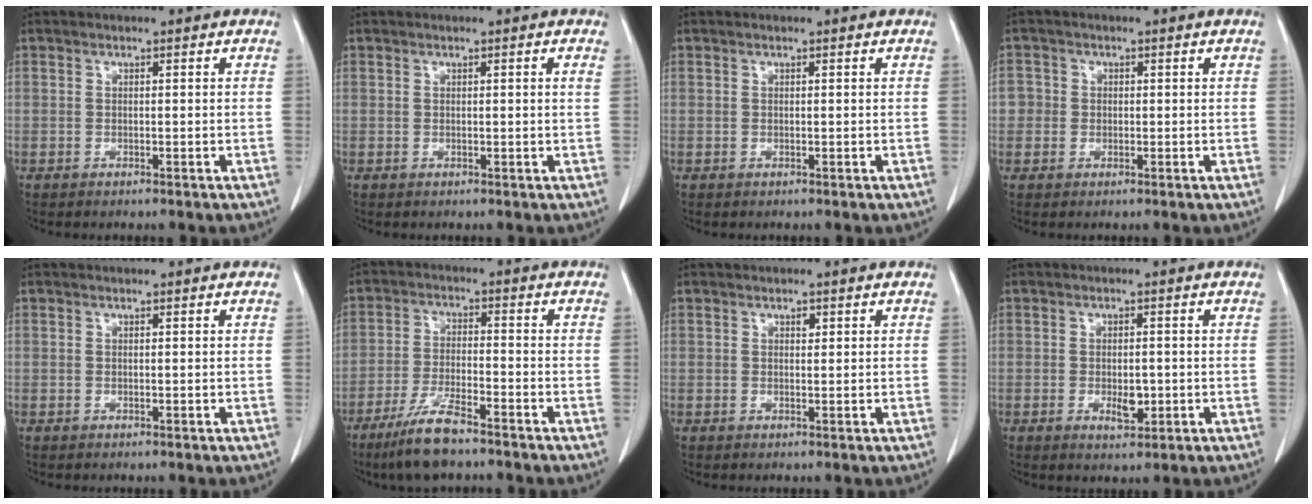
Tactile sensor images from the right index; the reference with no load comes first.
{"total": 0.8, "force": [0.3, -0.2, 0.8], "torque": [-0.012, 0.001, 0.003]}
{"total": 0.0}
{"total": 2.5, "force": [-0.1, 2.4, 0.1], "torque": [0.014, 0.008, -0.005]}
{"total": 0.0}
{"total": 8.0, "force": [-6.0, 0.9, 5.2], "torque": [-0.109, -0.017, -0.113]}
{"total": 0.9, "force": [0.4, 0.5, 0.5], "torque": [-0.007, -0.001, 0.005]}
{"total": 3.1, "force": [-0.7, 1.5, 2.7], "torque": [-0.042, -0.001, -0.006]}